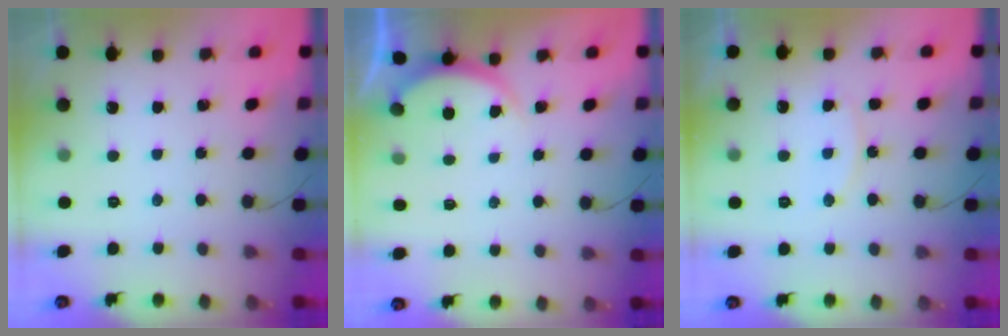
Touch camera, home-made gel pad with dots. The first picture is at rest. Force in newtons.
{"total": 2.1, "press": 2.0, "slide": 0.5}
{"total": 8.9, "press": 8.9, "slide": 0.7}